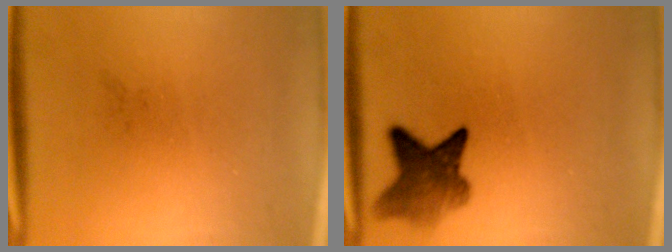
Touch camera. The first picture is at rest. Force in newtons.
{"total": 5.9}